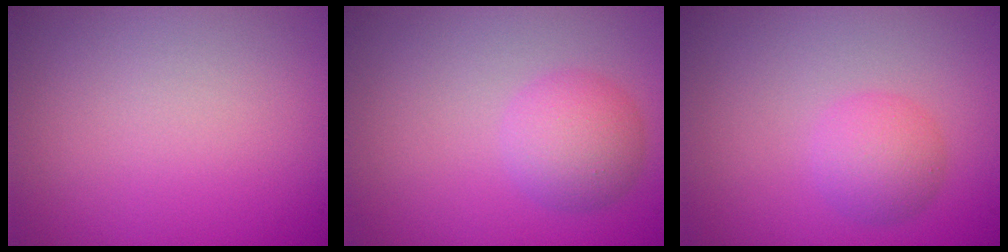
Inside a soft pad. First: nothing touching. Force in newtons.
{"total": 3.3, "press": 3.3, "slide": 0.1}
{"total": 2.6, "press": 2.6, "slide": 0.1}